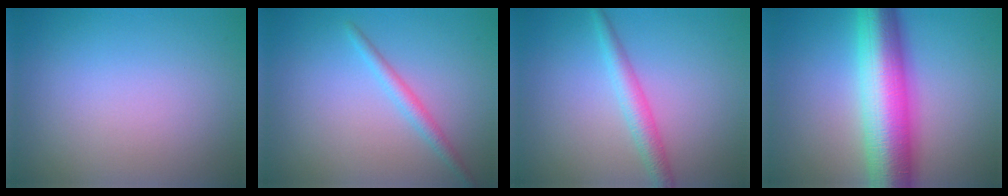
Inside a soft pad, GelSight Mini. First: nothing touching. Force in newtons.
{"total": 1.8, "press": 1.8, "slide": 0.0}
{"total": 2.5, "press": 2.5, "slide": 0.1}
{"total": 11.4, "press": 11.4, "slide": 0.2}